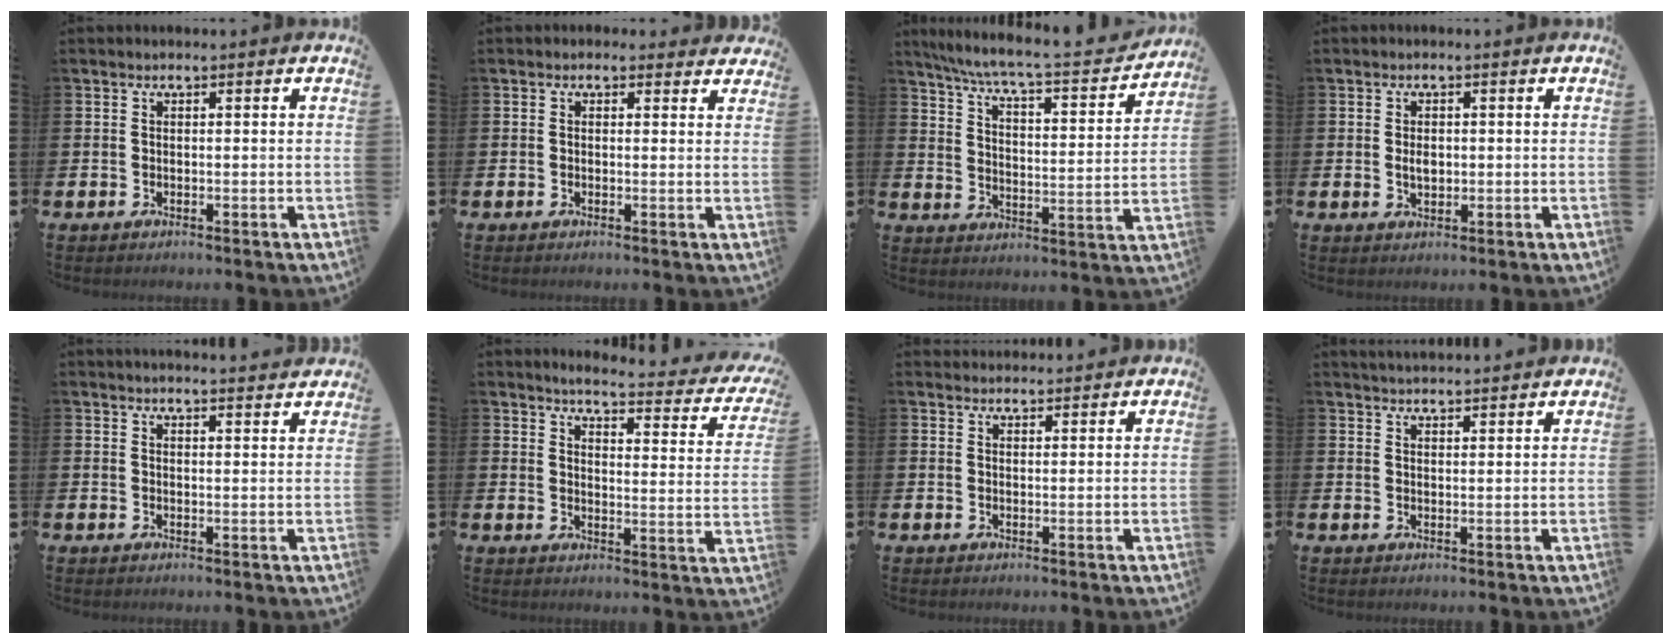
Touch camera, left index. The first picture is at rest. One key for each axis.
{"total": 1.2, "fx": 1.0, "fy": 0.7, "fz": 0.0, "tx": 0.001, "ty": 0.003, "tz": 0.017}
{"total": 7.1, "fx": 6.4, "fy": 0.3, "fz": 2.9, "tx": -0.080, "ty": -0.049, "tz": 0.105}
{"total": 2.1, "fx": 0.1, "fy": 1.3, "fz": 1.6, "tx": -0.011, "ty": -0.002, "tz": -0.004}
{"total": 2.6, "fx": 2.6, "fy": -0.1, "fz": 0.0, "tx": 0.011, "ty": -0.021, "tz": 0.044}
{"total": 3.4, "fx": 3.2, "fy": 0.6, "fz": 1.1, "tx": -0.027, "ty": -0.036, "tz": 0.044}
{"total": 2.0, "fx": 2.0, "fy": 0.5, "fz": -0.1, "tx": 0.012, "ty": -0.012, "tz": 0.034}
{"total": 3.1, "fx": 3.1, "fy": 0.1, "fz": 0.1, "tx": -0.004, "ty": -0.015, "tz": 0.056}